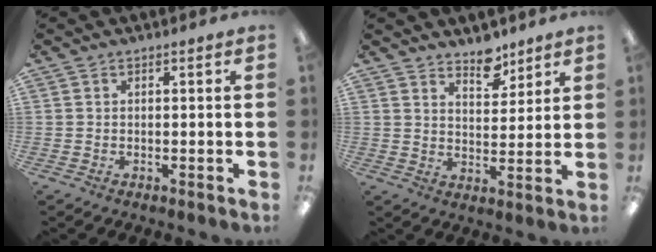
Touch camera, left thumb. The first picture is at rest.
{"total": 7.1, "force": [5.8, 3.3, 2.5], "torque": [-0.017, -0.041, 0.101]}